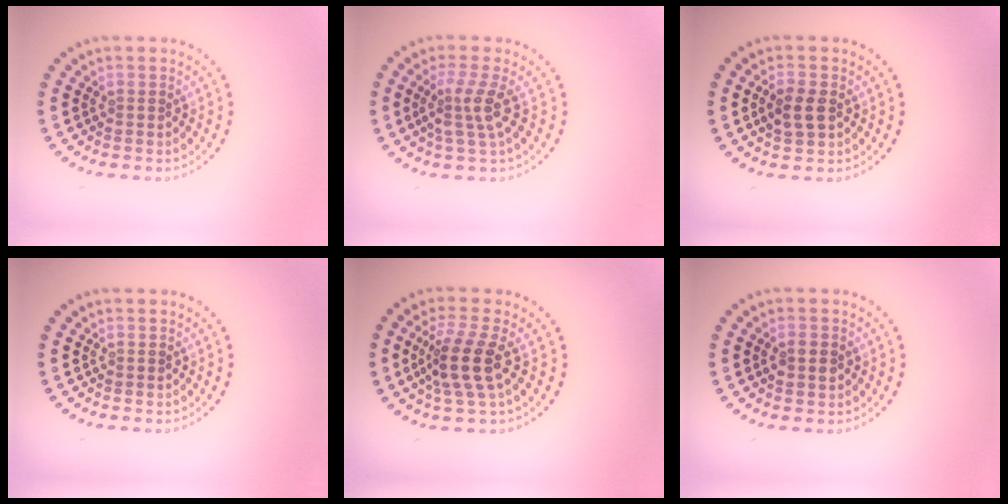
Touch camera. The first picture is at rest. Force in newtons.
{"total": 2.7, "press": 2.0, "slide": 1.8}
{"total": 2.5, "press": 2.5, "slide": 0.3}
{"total": 0.0}
{"total": 4.0, "press": 3.1, "slide": 2.4}
{"total": 1.5, "press": 1.4, "slide": 0.1}